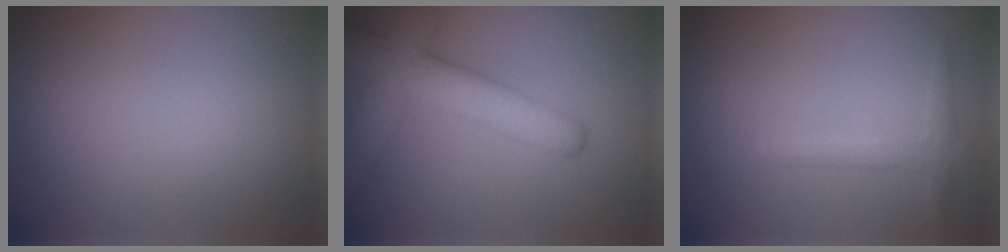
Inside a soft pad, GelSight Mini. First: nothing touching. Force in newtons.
{"total": 5.5, "press": 5.5, "slide": 0.3}
{"total": 1.8, "press": 1.7, "slide": 0.1}